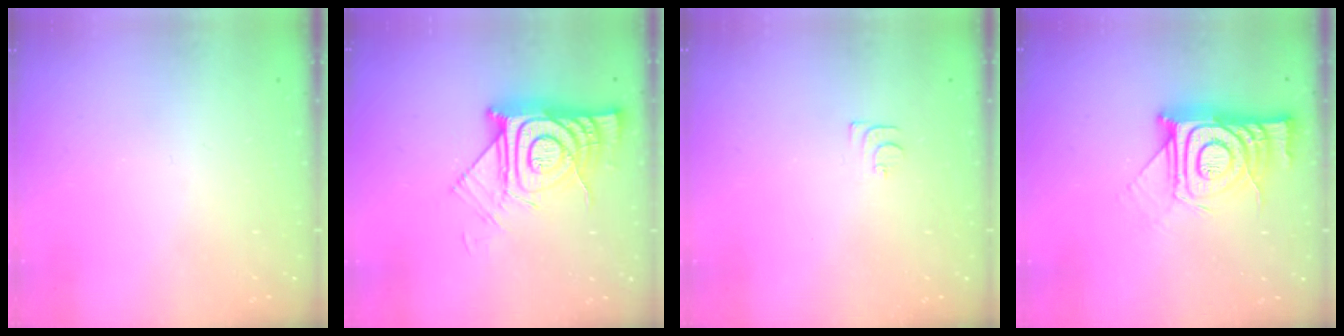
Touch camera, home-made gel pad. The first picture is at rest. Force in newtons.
{"total": 14.2, "press": 14.2, "slide": 1.1}
{"total": 5.2, "press": 5.1, "slide": 0.6}
{"total": 15.2, "press": 15.1, "slide": 1.1}